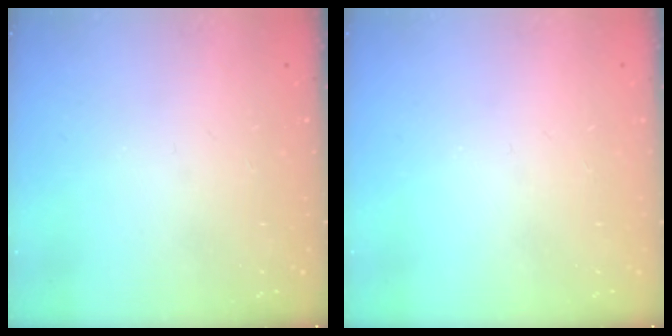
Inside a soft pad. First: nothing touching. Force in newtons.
{"total": 0.0}